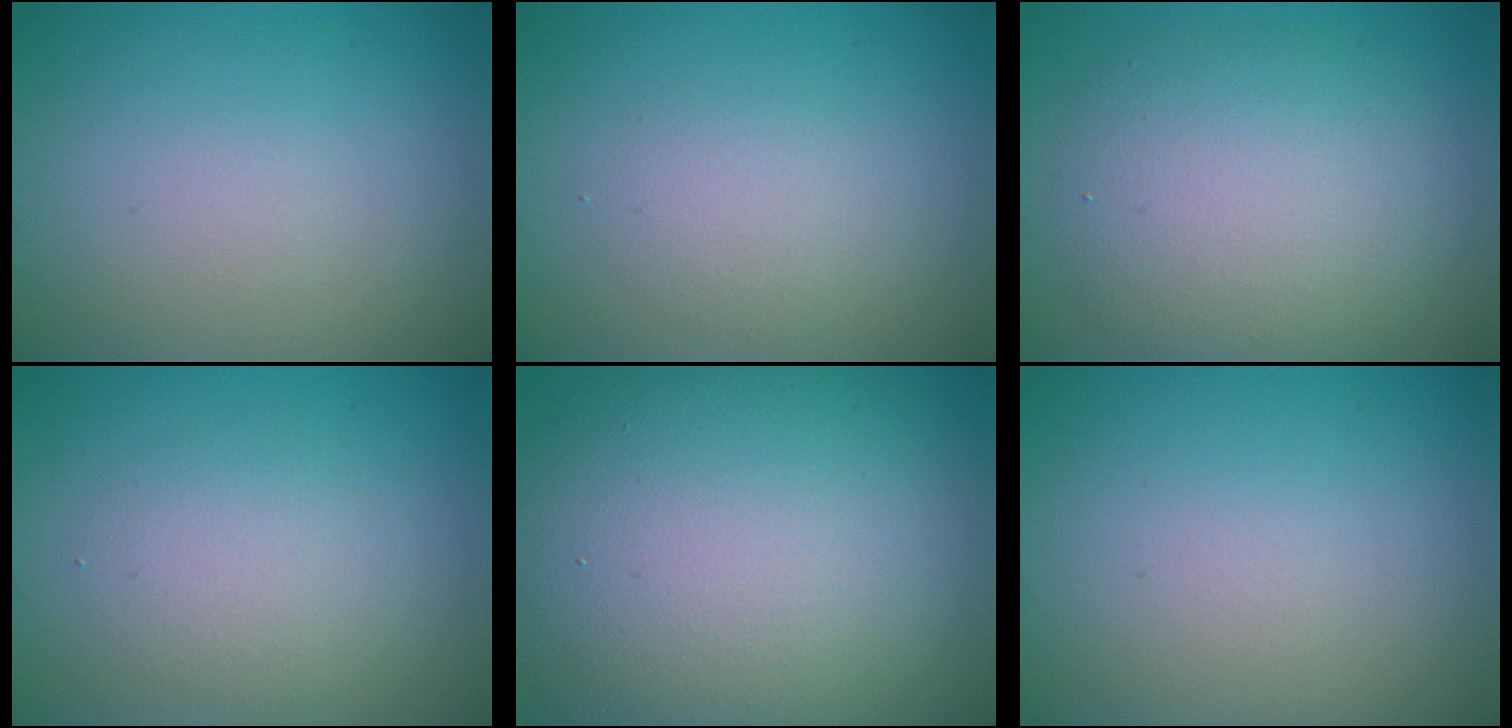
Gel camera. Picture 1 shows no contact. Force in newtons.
{"total": 1.9, "press": 1.9, "slide": 0.1}
{"total": 6.4, "press": 6.4, "slide": 0.6}
{"total": 2.6, "press": 2.6, "slide": 0.1}
{"total": 15.8, "press": 15.8, "slide": 0.6}
{"total": 0.0}